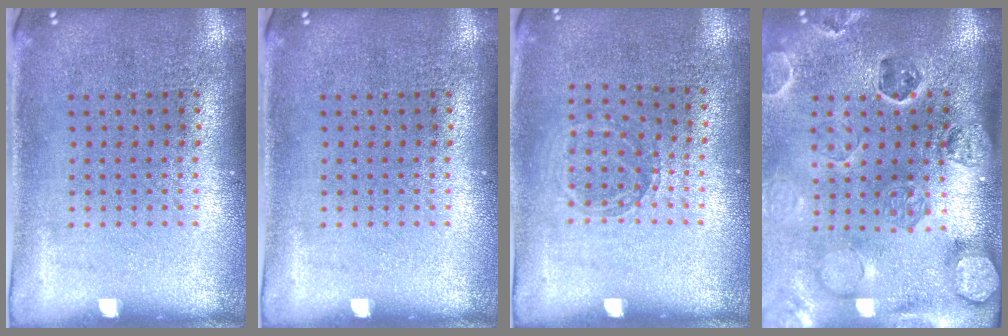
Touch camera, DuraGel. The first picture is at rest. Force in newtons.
{"total": 0.0}
{"total": 0.9, "press": 0.9, "slide": 0.2}
{"total": 2.7, "press": 2.6, "slide": 0.5}